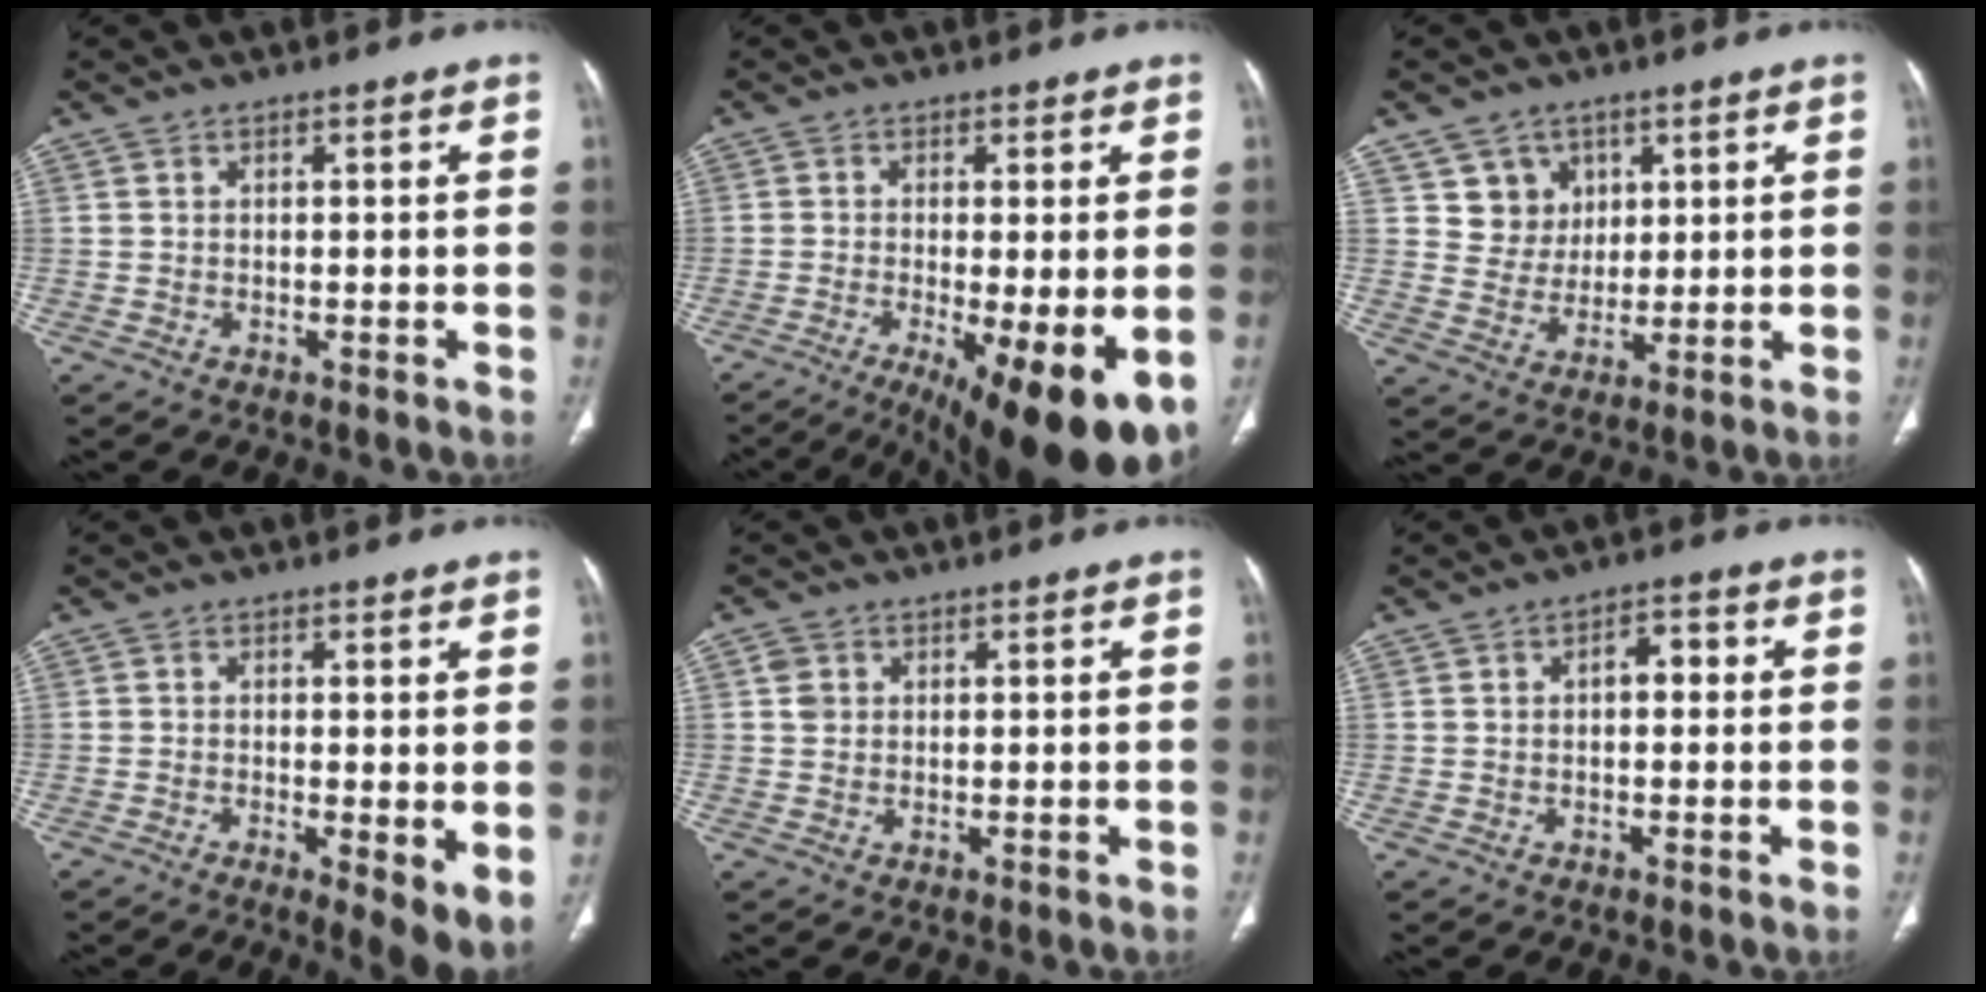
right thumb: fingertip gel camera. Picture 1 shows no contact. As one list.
[{"total": 15.4, "force": [-6.4, 3.7, 13.5], "torque": [-0.174, -0.022, -0.090]}, {"total": 6.8, "force": [3.1, 5.9, 0.8], "torque": [0.019, -0.019, 0.062]}, {"total": 6.6, "force": [-1.2, 1.7, 6.3], "torque": [-0.099, -0.022, -0.020]}, {"total": 2.2, "force": [0.6, 1.9, 0.9], "torque": [-0.012, 0.001, 0.011]}, {"total": 3.5, "force": [0.3, 2.0, 2.8], "torque": [-0.030, 0.012, -0.002]}]